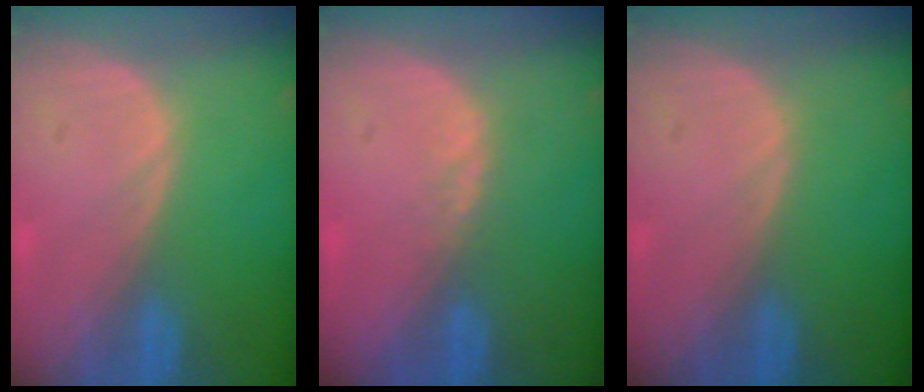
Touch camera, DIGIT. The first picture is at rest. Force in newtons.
{"total": 1.3, "press": 1.1, "slide": 0.7}
{"total": 0.0}